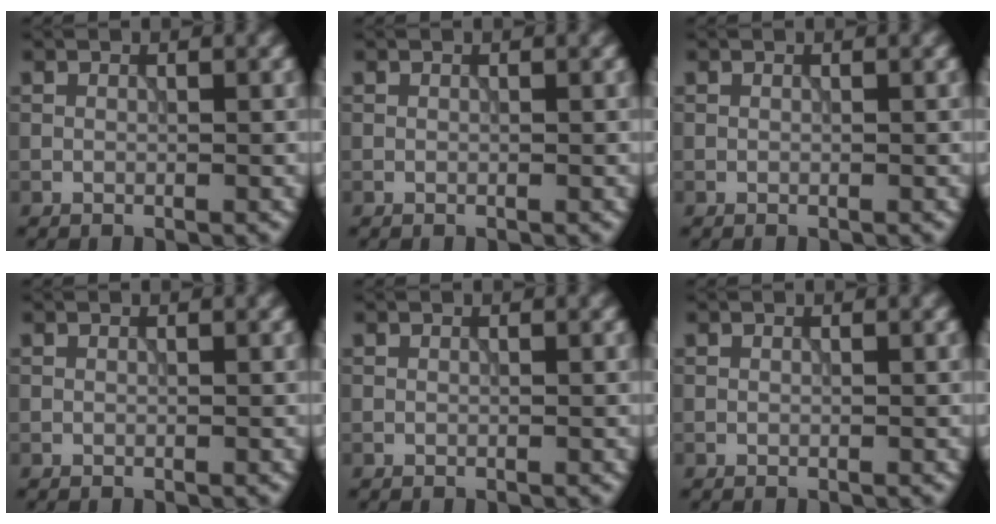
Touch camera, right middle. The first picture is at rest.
{"total": 0.0}
{"total": 0.0}
{"total": 0.0}
{"total": 0.0}
{"total": 0.0}